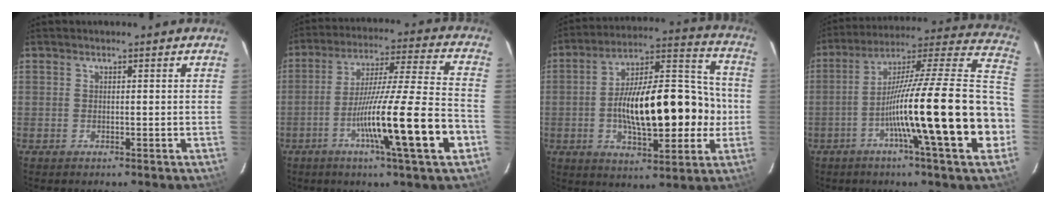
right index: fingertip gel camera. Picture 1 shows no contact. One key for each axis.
{"total": 18.6, "fx": -6.9, "fy": -0.9, "fz": 17.2, "tx": -0.292, "ty": -0.018, "tz": -0.119}
{"total": 20.6, "fx": -2.4, "fy": 7.2, "fz": 19.1, "tx": -0.315, "ty": 0.031, "tz": -0.035}
{"total": 26.3, "fx": -7.1, "fy": 0.3, "fz": 25.4, "tx": -0.323, "ty": 0.000, "tz": -0.125}